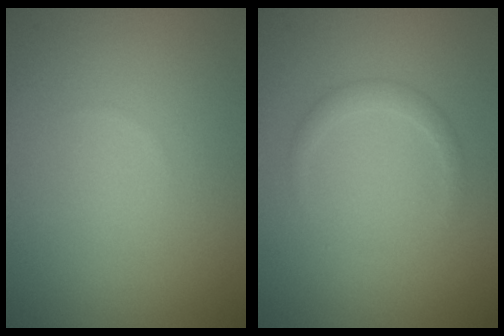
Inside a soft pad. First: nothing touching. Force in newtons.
{"total": 1.4, "press": 1.4, "slide": 0.1}